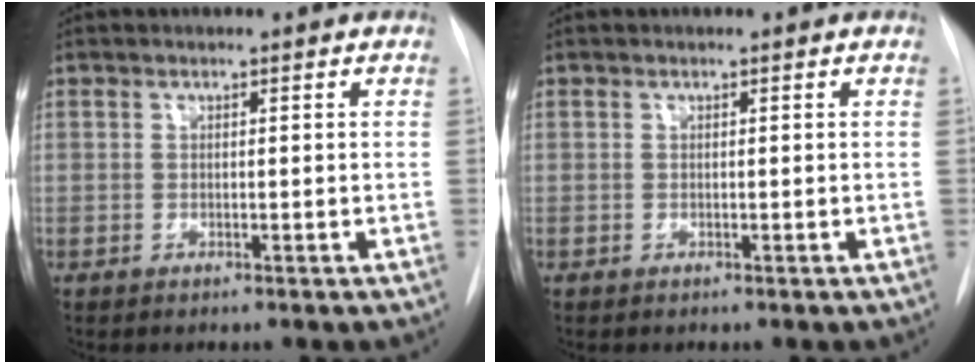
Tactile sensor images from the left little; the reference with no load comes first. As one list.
[{"total": 0.0}]